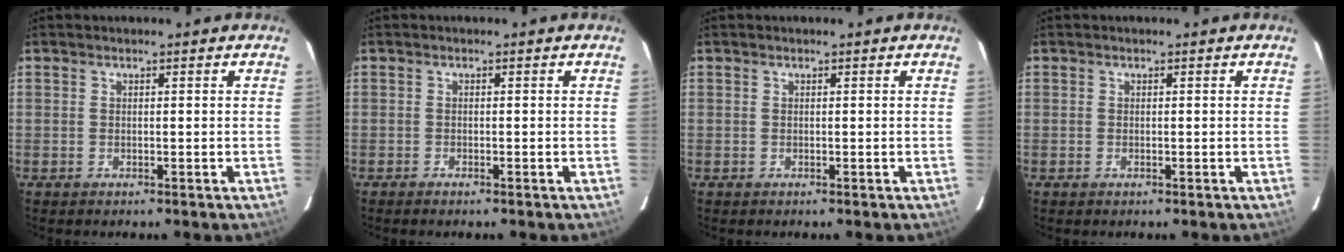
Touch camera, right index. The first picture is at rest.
{"total": 0.9, "force": [-0.8, 0.2, 0.4], "torque": [-0.012, -0.001, -0.016]}
{"total": 0.0}
{"total": 0.0}